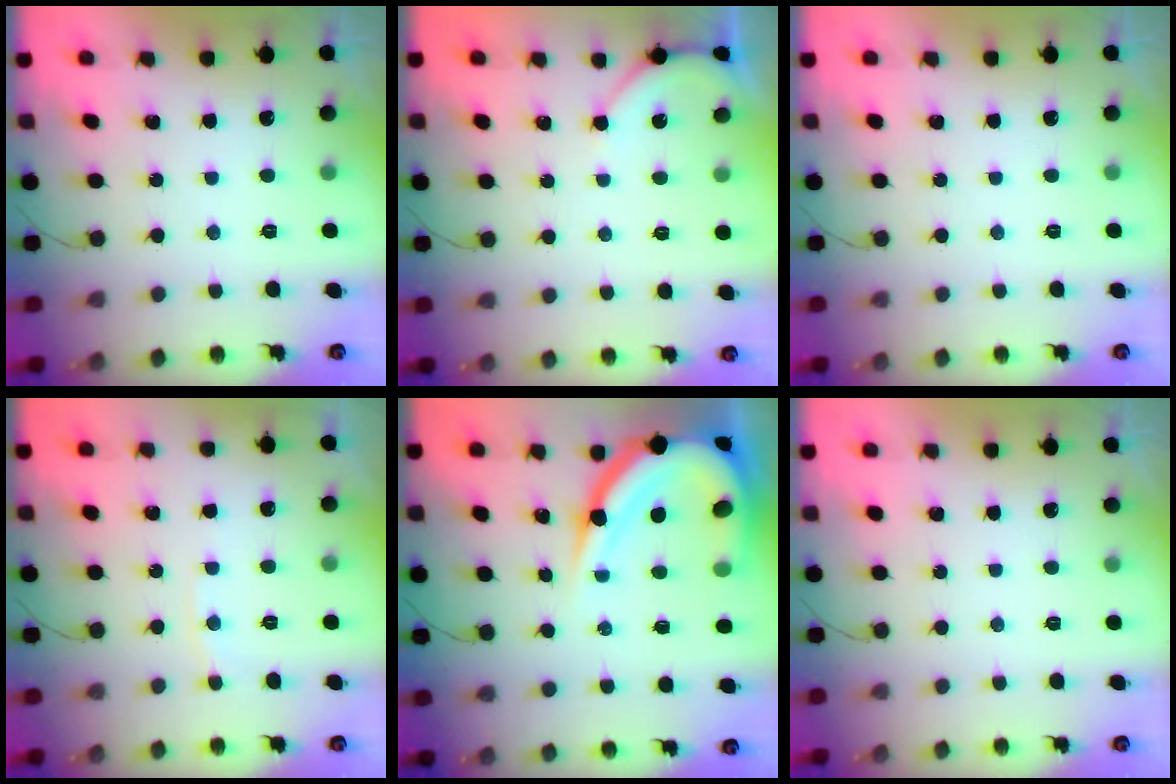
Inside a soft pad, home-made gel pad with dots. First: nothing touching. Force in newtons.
{"total": 3.2, "press": 3.2, "slide": 0.5}
{"total": 0.0}
{"total": 2.8, "press": 2.7, "slide": 0.4}
{"total": 17.9, "press": 17.8, "slide": 2.0}
{"total": 0.0}